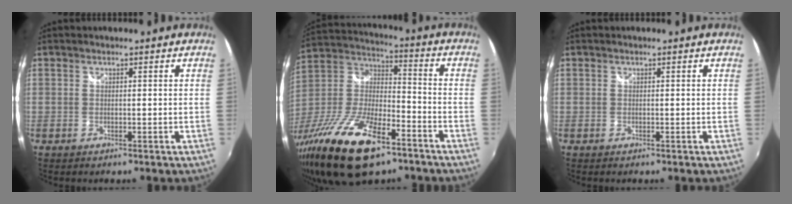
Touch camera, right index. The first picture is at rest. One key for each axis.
{"total": 24.5, "fx": -13.7, "fy": 9.7, "fz": 17.8, "tx": -0.356, "ty": -0.043, "tz": -0.243}
{"total": 0.0}